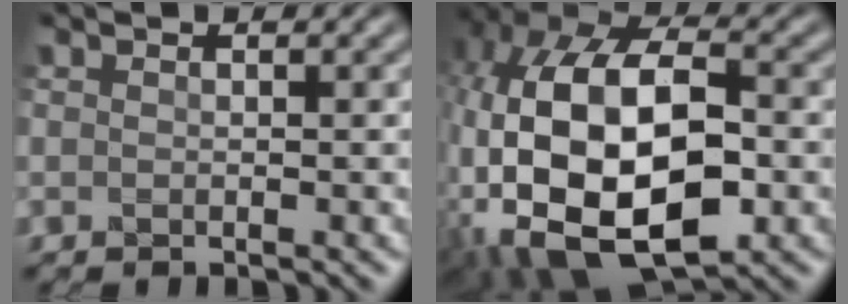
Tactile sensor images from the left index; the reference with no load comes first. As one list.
[{"total": 17.0, "force": [-2.6, 10.3, 13.3], "torque": [-0.256, -0.007, -0.037]}]